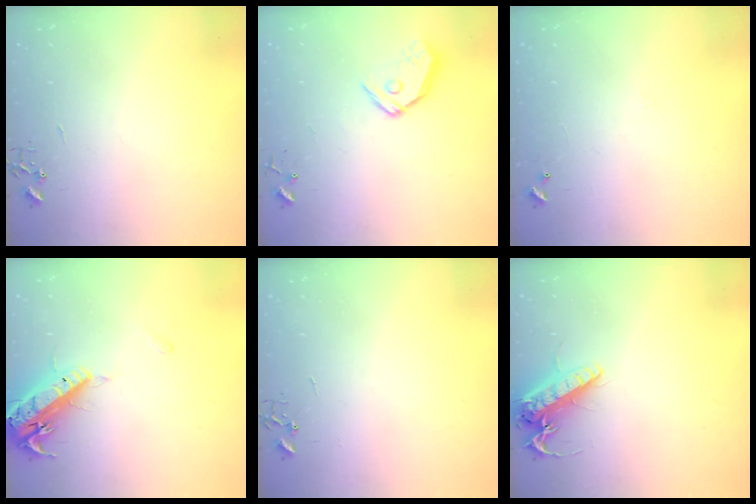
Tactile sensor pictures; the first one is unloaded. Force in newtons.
{"total": 11.1, "press": 11.0, "slide": 1.7}
{"total": 3.8, "press": 3.8, "slide": 0.5}
{"total": 17.3, "press": 16.9, "slide": 3.7}
{"total": 0.0}
{"total": 13.8, "press": 13.6, "slide": 2.4}